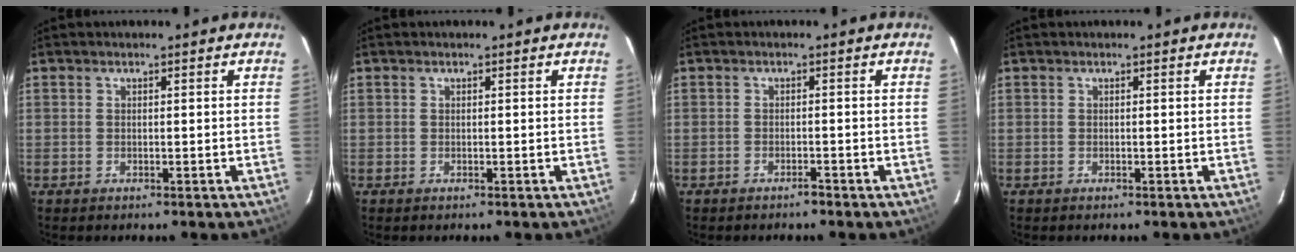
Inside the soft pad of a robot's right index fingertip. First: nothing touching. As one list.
[{"total": 0.0}, {"total": 1.3, "force": [-1.2, 0.3, 0.4], "torque": [-0.012, 0.004, -0.021]}, {"total": 0.0}]